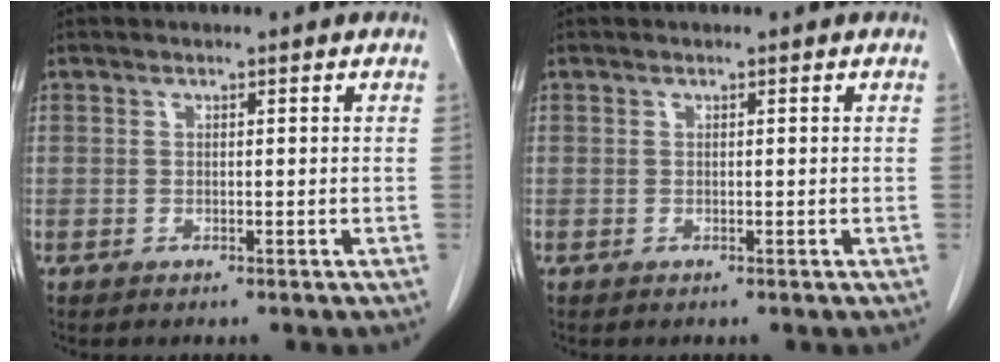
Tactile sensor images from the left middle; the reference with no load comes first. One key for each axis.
{"total": 0.0}